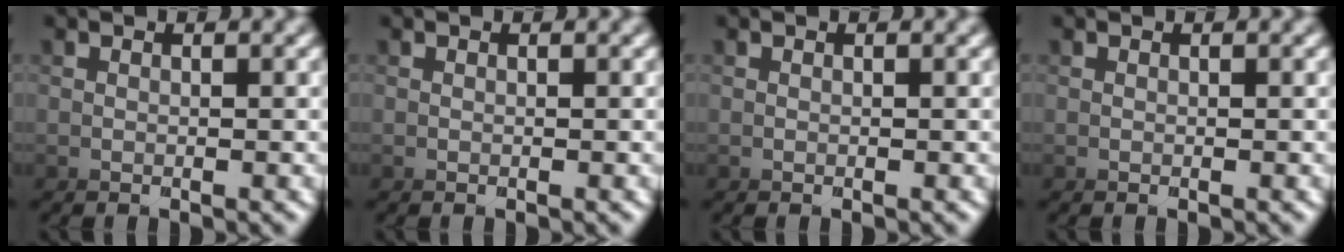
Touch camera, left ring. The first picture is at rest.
{"total": 0.0}
{"total": 0.0}
{"total": 0.0}